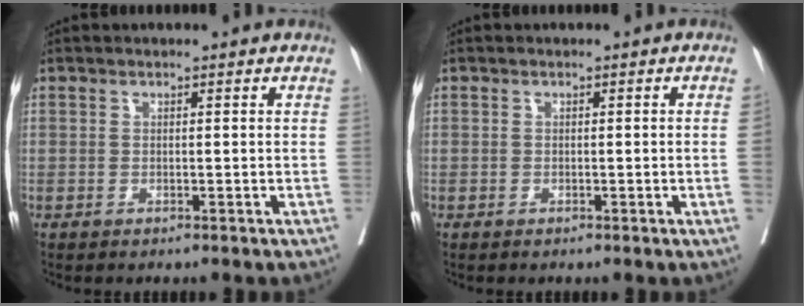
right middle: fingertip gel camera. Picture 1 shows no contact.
{"total": 0.5, "force": [0.0, 0.2, 0.5], "torque": [-0.017, 0.002, 0.004]}